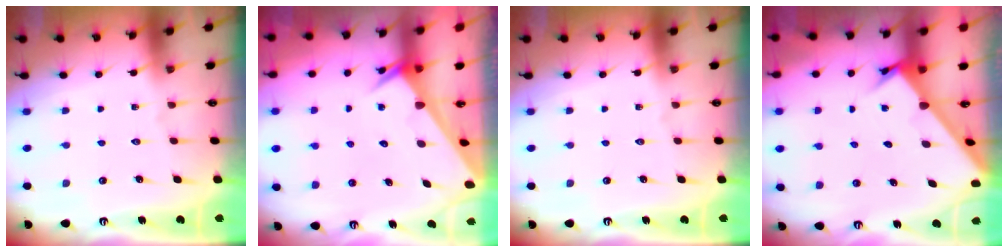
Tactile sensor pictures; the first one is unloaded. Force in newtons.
{"total": 2.6, "press": 2.6, "slide": 0.1}
{"total": 0.0}
{"total": 2.5, "press": 2.5, "slide": 0.2}